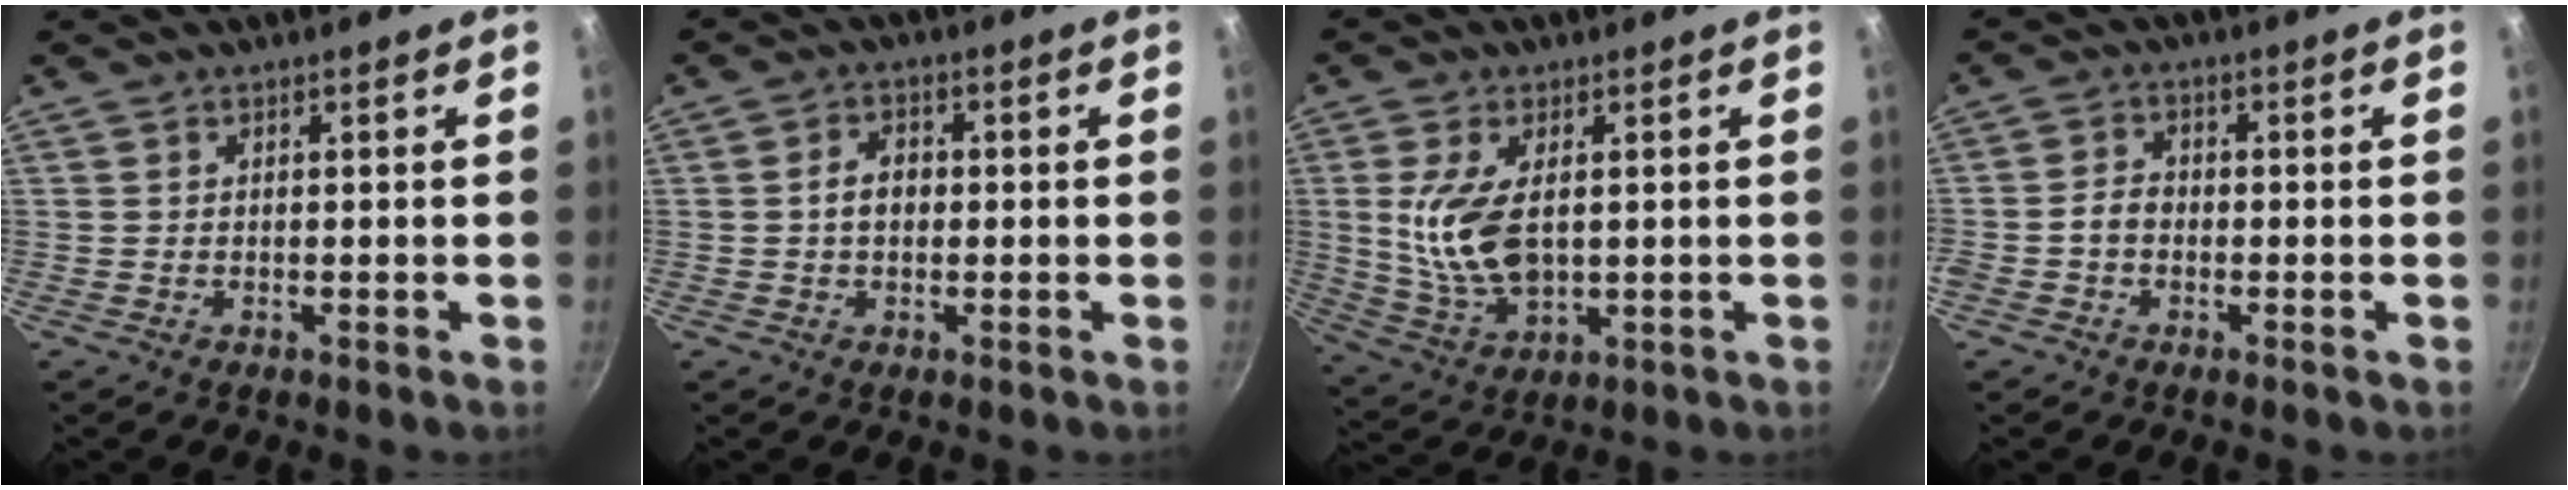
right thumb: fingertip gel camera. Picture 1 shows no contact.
{"total": 3.9, "force": [-0.1, 2.9, 2.6], "torque": [-0.027, 0.014, -0.004]}
{"total": 11.3, "force": [1.4, 6.1, 9.4], "torque": [-0.180, -0.015, 0.036]}
{"total": 3.2, "force": [-1.1, 2.5, 1.7], "torque": [-0.024, 0.019, -0.027]}